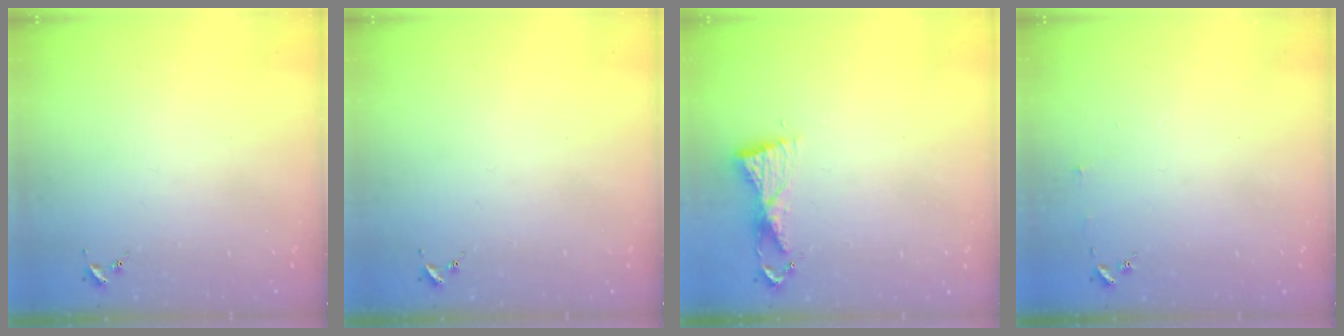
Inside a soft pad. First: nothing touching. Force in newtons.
{"total": 0.0}
{"total": 6.2, "press": 6.1, "slide": 0.6}
{"total": 3.0, "press": 3.0, "slide": 0.3}